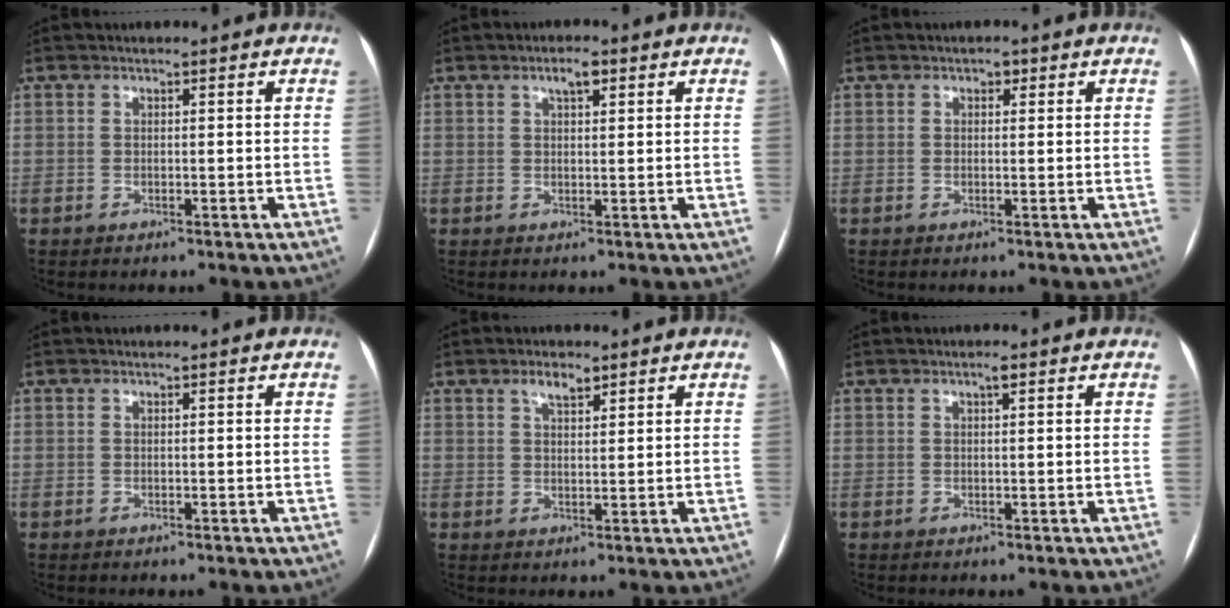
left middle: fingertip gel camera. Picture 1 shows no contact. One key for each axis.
{"total": 2.6, "fx": 1.5, "fy": 0.9, "fz": 2.0, "tx": -0.037, "ty": 0.006, "tz": 0.024}
{"total": 1.0, "fx": 0.5, "fy": 0.7, "fz": 0.6, "tx": -0.008, "ty": 0.004, "tz": 0.007}
{"total": 0.0}
{"total": 2.9, "fx": 2.0, "fy": 1.1, "fz": 1.9, "tx": -0.034, "ty": 0.004, "tz": 0.035}
{"total": 1.0, "fx": 0.5, "fy": 0.1, "fz": 0.8, "tx": -0.014, "ty": 0.002, "tz": 0.007}